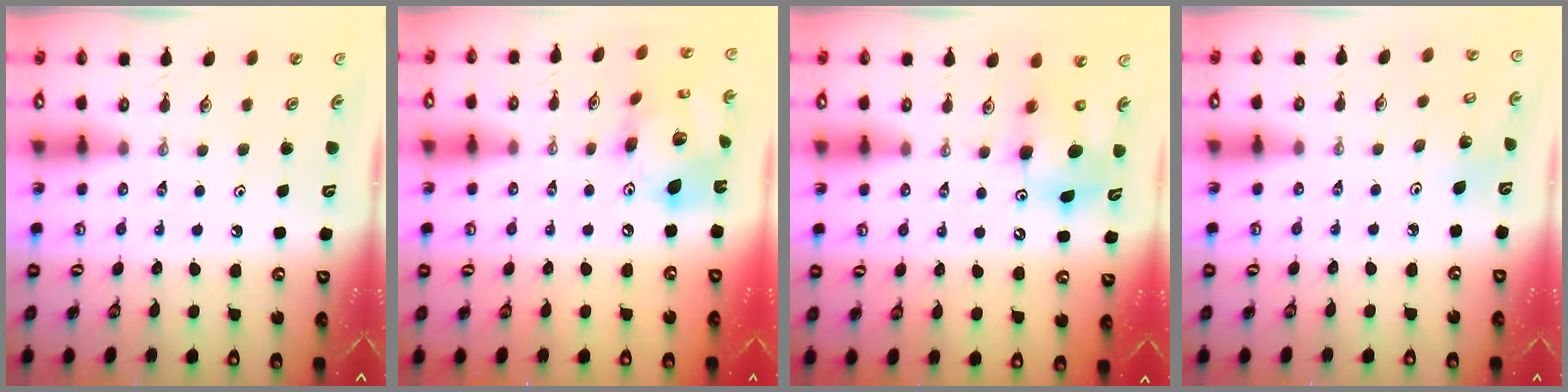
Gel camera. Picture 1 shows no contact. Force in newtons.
{"total": 17.1, "press": 17.0, "slide": 2.0}
{"total": 8.1, "press": 8.0, "slide": 1.6}
{"total": 3.0, "press": 2.6, "slide": 1.5}